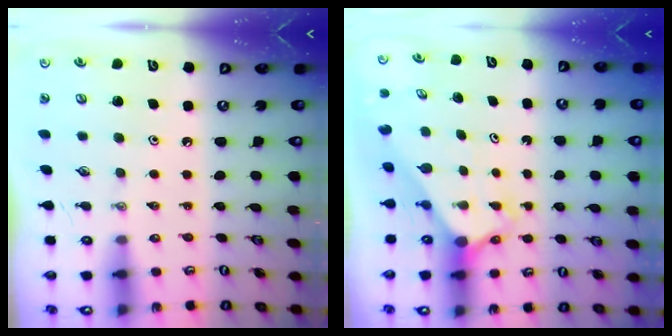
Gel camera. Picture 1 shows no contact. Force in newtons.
{"total": 2.7, "press": 2.7, "slide": 0.0}